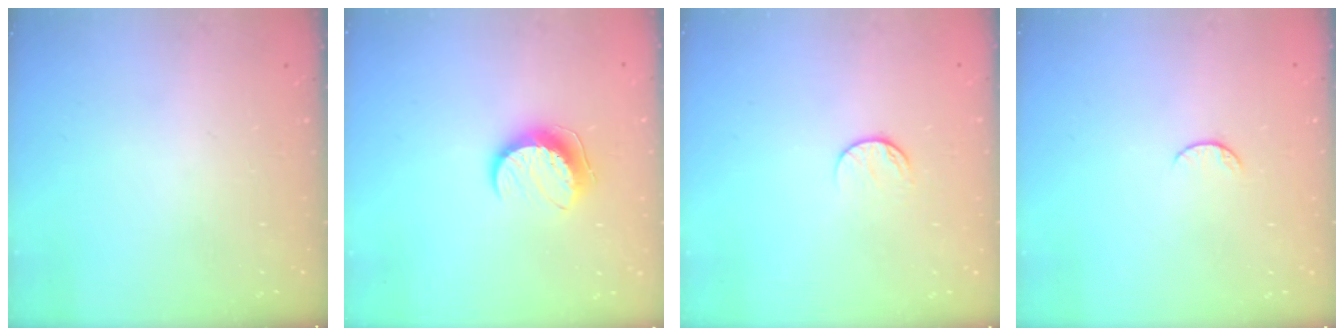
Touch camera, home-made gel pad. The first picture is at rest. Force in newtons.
{"total": 9.5, "press": 9.5, "slide": 0.7}
{"total": 7.5, "press": 7.5, "slide": 0.9}
{"total": 4.7, "press": 4.7, "slide": 0.4}